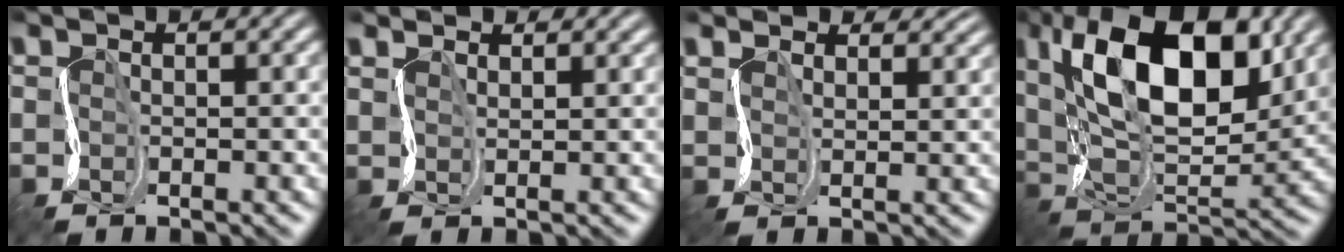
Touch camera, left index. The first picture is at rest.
{"total": 2.1, "force": [2.0, 0.6, -0.1], "torque": [-0.002, 0.003, 0.041]}
{"total": 3.7, "force": [3.4, 1.4, 0.4], "torque": [-0.019, 0.003, 0.051]}
{"total": 14.2, "force": [6.1, 6.4, 11.1], "torque": [-0.184, 0.013, 0.102]}